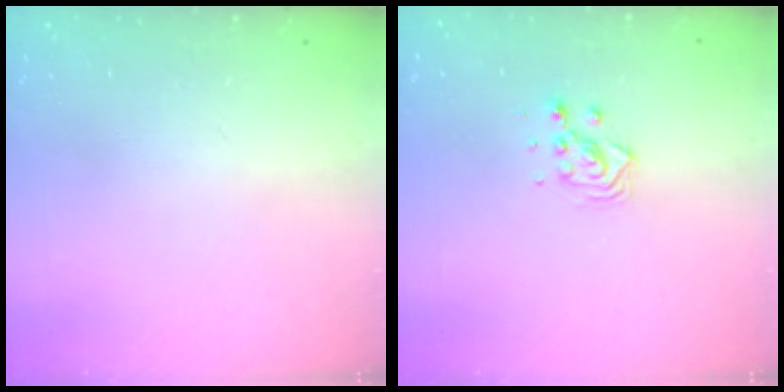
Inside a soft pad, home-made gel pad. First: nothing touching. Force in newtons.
{"total": 4.5, "press": 4.5, "slide": 0.2}